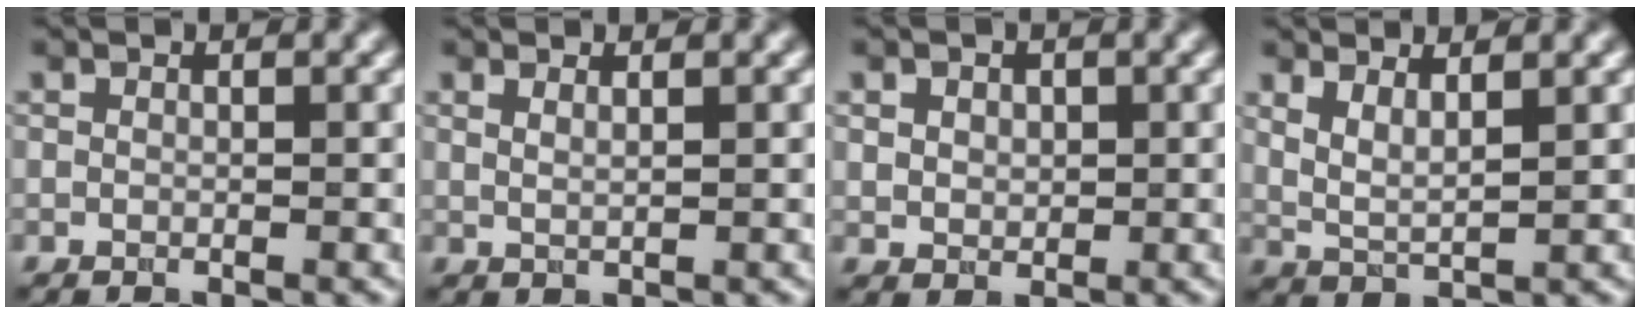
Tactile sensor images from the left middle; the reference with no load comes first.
{"total": 1.1, "force": [0.8, 0.4, 0.7], "torque": [-0.011, -0.002, 0.013]}
{"total": 2.6, "force": [1.1, 2.0, 1.2], "torque": [-0.033, 0.009, 0.021]}
{"total": 2.7, "force": [1.8, 0.8, 1.8], "torque": [-0.035, -0.007, 0.036]}